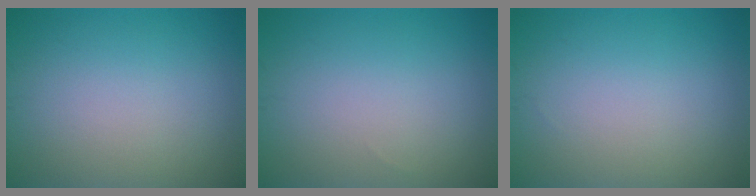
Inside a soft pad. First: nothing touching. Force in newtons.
{"total": 0.0}
{"total": 0.0}